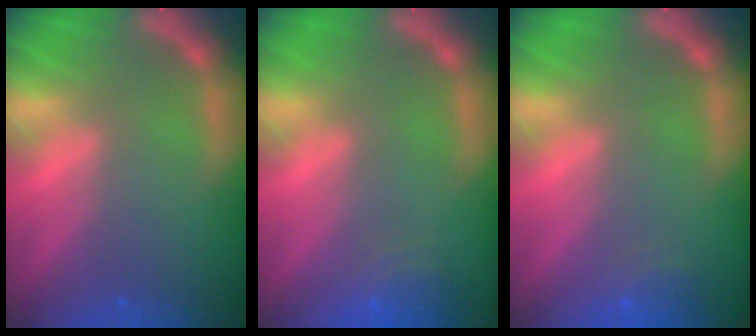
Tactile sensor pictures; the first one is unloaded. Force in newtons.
{"total": 3.0}
{"total": 1.9}